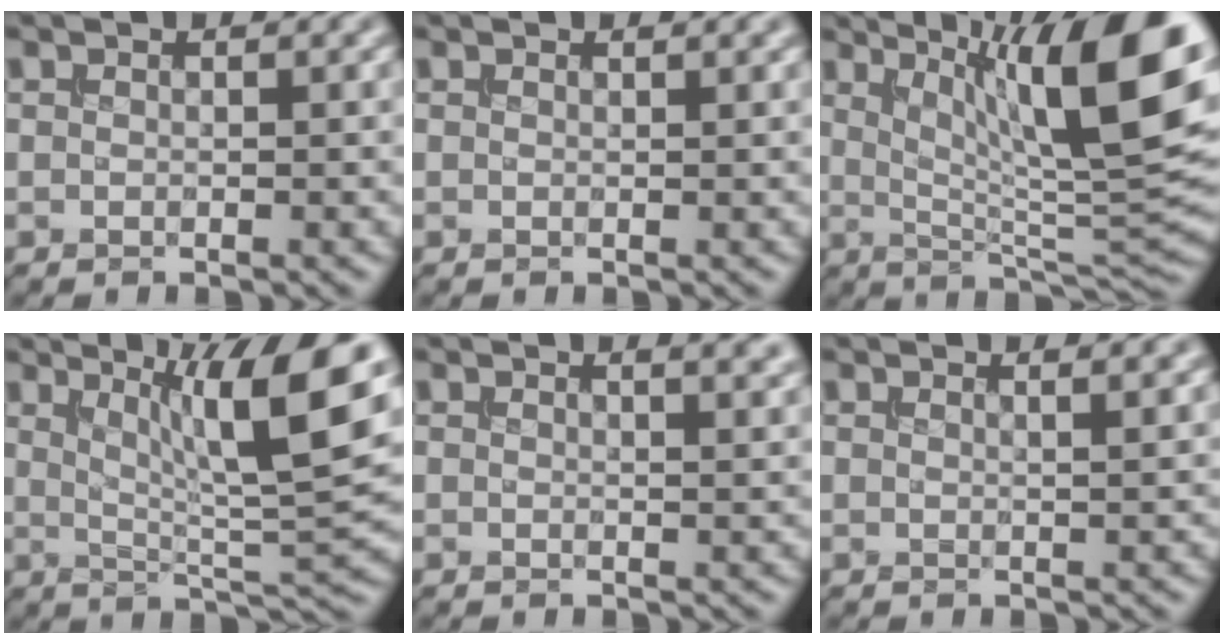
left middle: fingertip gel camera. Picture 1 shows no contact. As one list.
[{"total": 0.6, "force": [0.5, 0.2, 0.3], "torque": [-0.003, 0.000, 0.006]}, {"total": 13.2, "force": [4.9, 3.4, 11.8], "torque": [-0.155, 0.003, 0.080]}, {"total": 10.0, "force": [3.8, 1.9, 9.1], "torque": [-0.128, -0.002, 0.065]}, {"total": 3.3, "force": [2.2, 1.4, 2.1], "torque": [-0.003, 0.017, 0.009]}, {"total": 1.8, "force": [1.1, 0.7, 1.3], "torque": [-0.006, 0.008, -0.005]}]